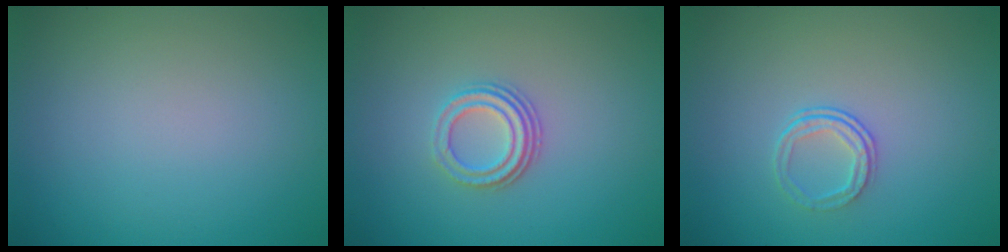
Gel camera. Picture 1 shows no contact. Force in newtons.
{"total": 3.0, "press": 2.3, "slide": 1.9}
{"total": 1.7, "press": 1.1, "slide": 1.4}